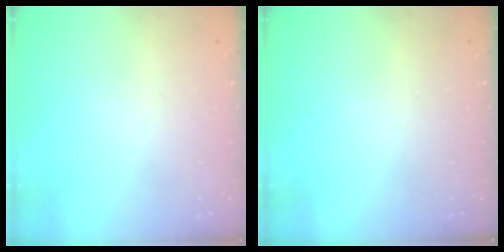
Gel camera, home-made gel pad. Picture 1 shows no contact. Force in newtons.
{"total": 0.0}